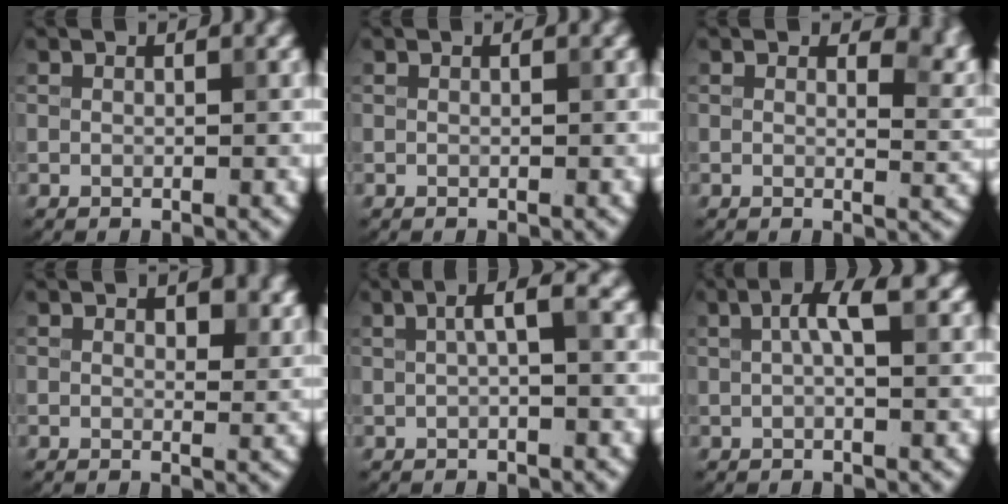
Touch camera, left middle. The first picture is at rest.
{"total": 0.0}
{"total": 3.8, "force": [2.1, 1.9, 2.5], "torque": [-0.029, -0.008, 0.024]}
{"total": 2.2, "force": [1.2, 1.2, 1.4], "torque": [-0.017, -0.007, 0.019]}
{"total": 2.3, "force": [0.5, 0.4, 2.2], "torque": [-0.039, 0.013, 0.006]}
{"total": 3.9, "force": [1.1, 1.3, 3.5], "torque": [-0.065, 0.011, 0.015]}